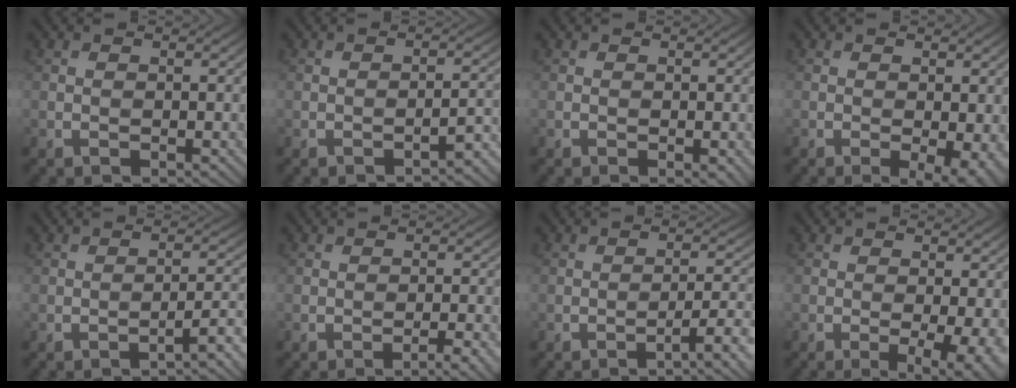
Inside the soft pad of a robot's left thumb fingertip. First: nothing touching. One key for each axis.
{"total": 2.8, "fx": -2.4, "fy": 0.4, "fz": 1.5, "tx": -0.014, "ty": 0.015, "tz": -0.033}
{"total": 0.9, "fx": -0.3, "fy": 0.3, "fz": 0.8, "tx": -0.015, "ty": -0.005, "tz": -0.004}
{"total": 3.5, "fx": -0.9, "fy": 1.2, "fz": 3.1, "tx": -0.045, "ty": -0.006, "tz": -0.012}
{"total": 3.6, "fx": -2.5, "fy": 0.5, "fz": 2.5, "tx": -0.032, "ty": 0.019, "tz": -0.042}
{"total": 2.9, "fx": -1.9, "fy": 0.2, "fz": 2.2, "tx": -0.033, "ty": 0.009, "tz": -0.033}
{"total": 3.3, "fx": -2.0, "fy": 0.3, "fz": 2.6, "tx": -0.043, "ty": 0.015, "tz": -0.041}
{"total": 3.9, "fx": -1.1, "fy": 0.9, "fz": 3.6, "tx": -0.056, "ty": -0.007, "tz": -0.016}